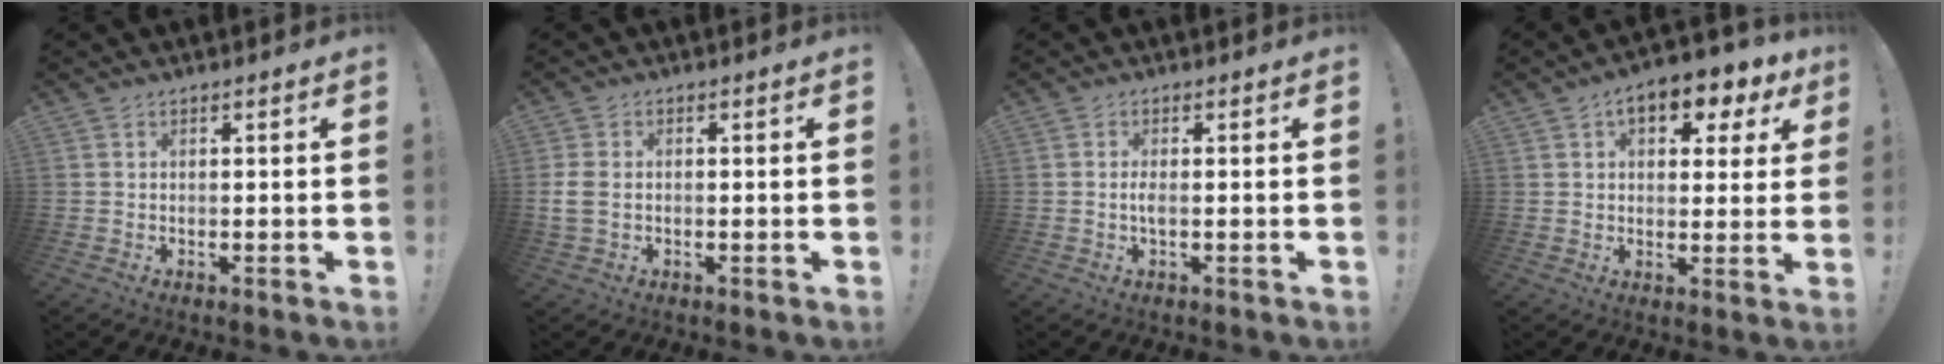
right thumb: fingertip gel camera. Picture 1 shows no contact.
{"total": 4.2, "force": [-0.2, 2.9, 3.1], "torque": [-0.070, 0.009, -0.001]}
{"total": 1.9, "force": [-0.4, 0.3, 1.9], "torque": [-0.044, -0.002, -0.011]}
{"total": 9.1, "force": [4.4, 4.9, 6.3], "torque": [-0.081, -0.022, 0.075]}